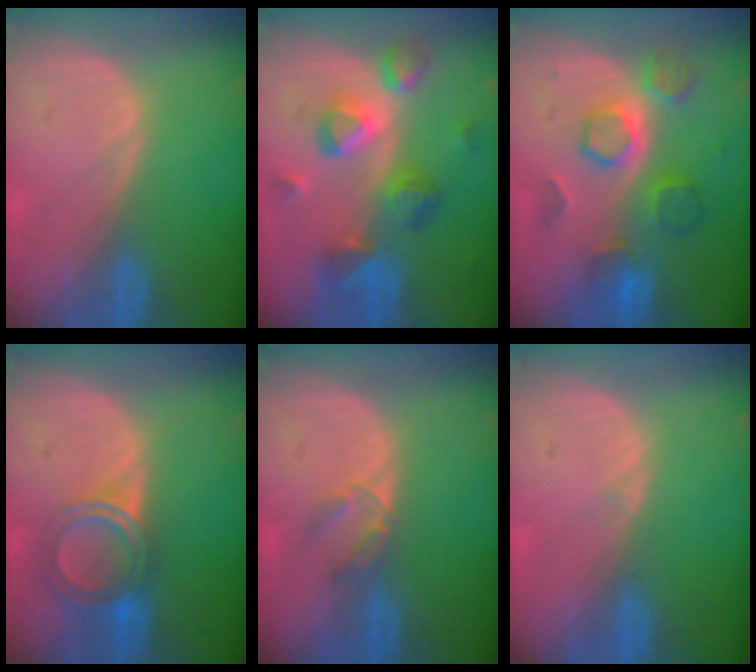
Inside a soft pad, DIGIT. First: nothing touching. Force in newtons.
{"total": 9.3, "press": 8.2, "slide": 4.4}
{"total": 8.4, "press": 7.6, "slide": 3.6}
{"total": 6.0, "press": 5.3, "slide": 2.8}
{"total": 2.7, "press": 2.5, "slide": 1.0}
{"total": 0.6, "press": 0.2, "slide": 0.5}